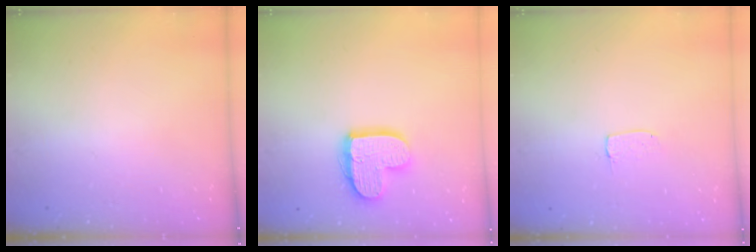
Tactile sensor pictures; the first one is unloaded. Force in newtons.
{"total": 12.6, "press": 12.6, "slide": 0.9}
{"total": 3.2, "press": 3.2, "slide": 0.1}